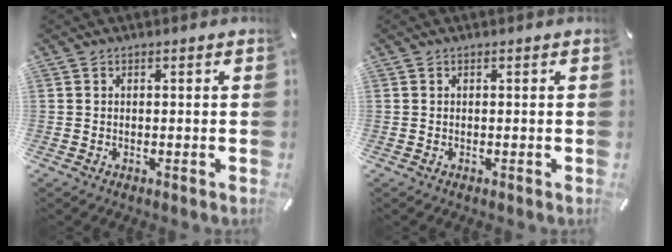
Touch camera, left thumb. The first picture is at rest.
{"total": 0.0}